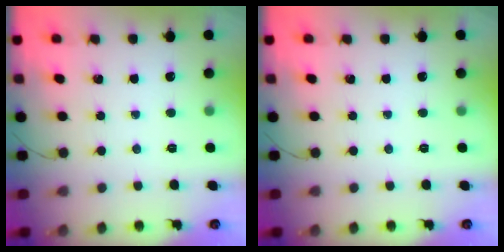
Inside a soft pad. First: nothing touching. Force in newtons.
{"total": 0.0}